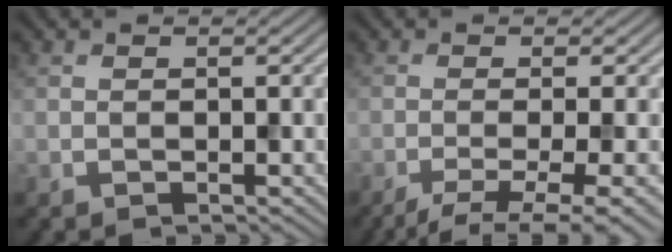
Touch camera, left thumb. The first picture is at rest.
{"total": 6.5, "force": [-3.0, 1.5, 5.5], "torque": [-0.081, -0.006, -0.050]}